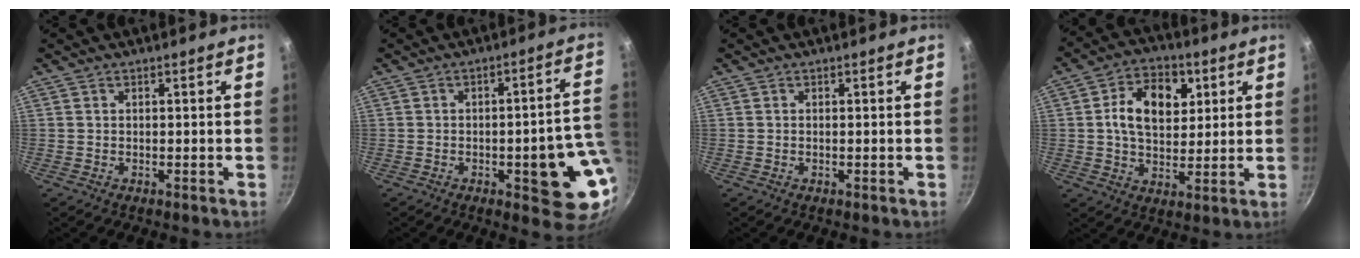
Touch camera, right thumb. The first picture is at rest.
{"total": 14.0, "force": [-3.0, 4.8, 12.9], "torque": [-0.109, 0.021, -0.038]}
{"total": 0.0}
{"total": 12.7, "force": [3.2, 8.7, 8.7], "torque": [-0.112, -0.003, 0.043]}